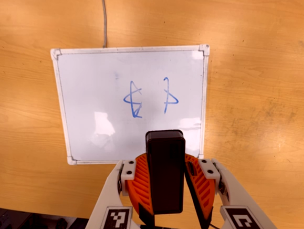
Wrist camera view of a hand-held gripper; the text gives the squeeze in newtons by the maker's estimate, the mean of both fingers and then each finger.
{"total": 6.3, "left": 6.8, "right": 5.9}